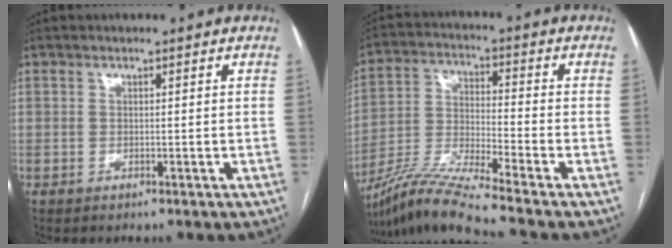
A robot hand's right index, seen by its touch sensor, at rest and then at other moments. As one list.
[{"total": 11.2, "force": [-9.7, -1.8, 5.3], "torque": [-0.111, -0.016, -0.184]}]